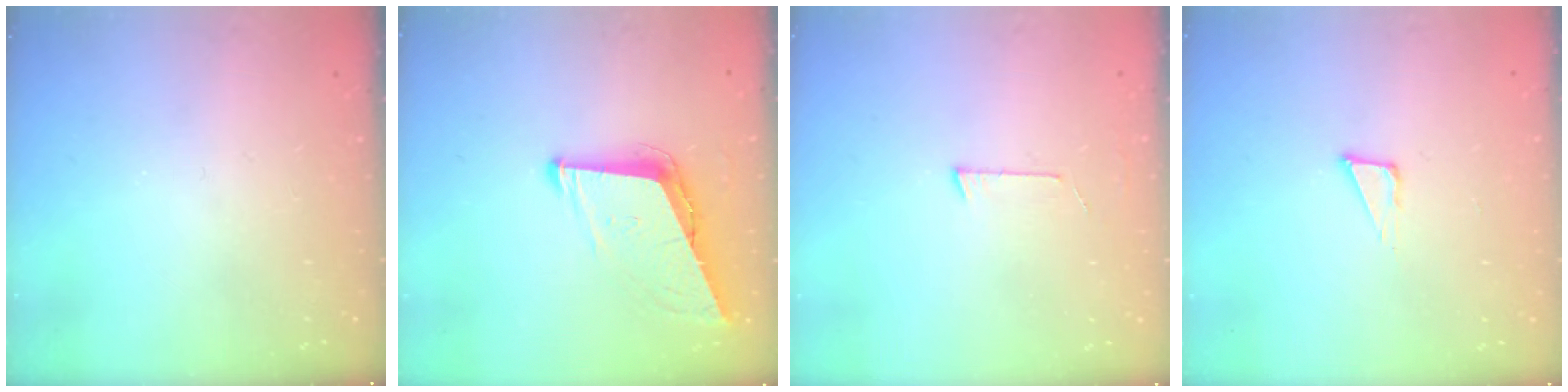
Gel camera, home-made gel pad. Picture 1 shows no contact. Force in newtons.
{"total": 9.0, "press": 8.6, "slide": 2.6}
{"total": 2.7, "press": 2.7, "slide": 0.2}
{"total": 4.0, "press": 3.9, "slide": 0.8}